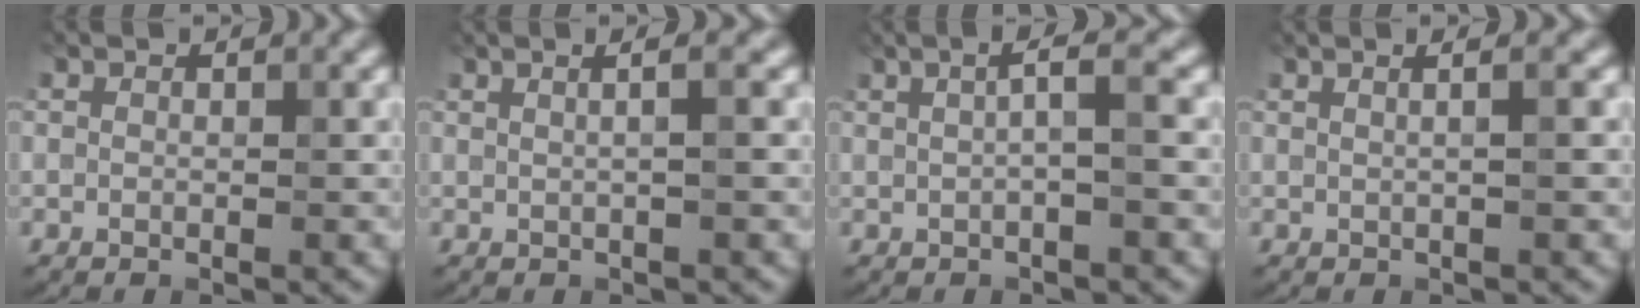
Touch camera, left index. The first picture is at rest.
{"total": 3.8, "force": [1.3, 1.9, 3.0], "torque": [-0.012, 0.027, -0.017]}
{"total": 2.7, "force": [0.3, 0.6, 2.6], "torque": [-0.038, 0.011, 0.001]}
{"total": 3.4, "force": [1.2, 1.8, 2.6], "torque": [-0.009, 0.022, -0.018]}